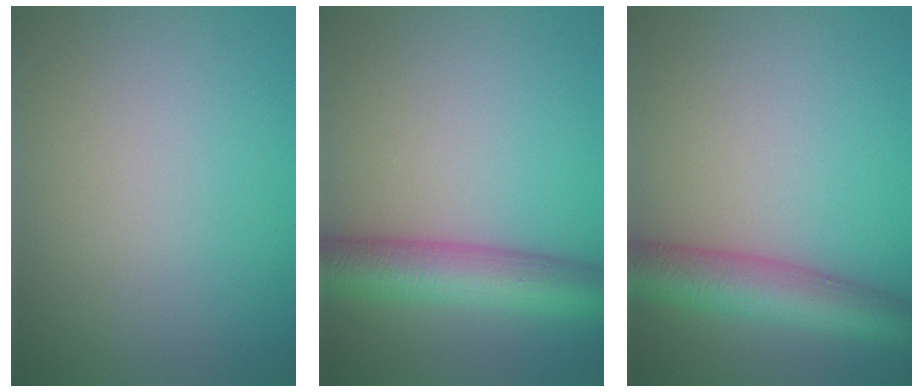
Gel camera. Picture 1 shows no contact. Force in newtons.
{"total": 6.9, "press": 6.9, "slide": 0.2}
{"total": 6.3, "press": 6.3, "slide": 0.2}